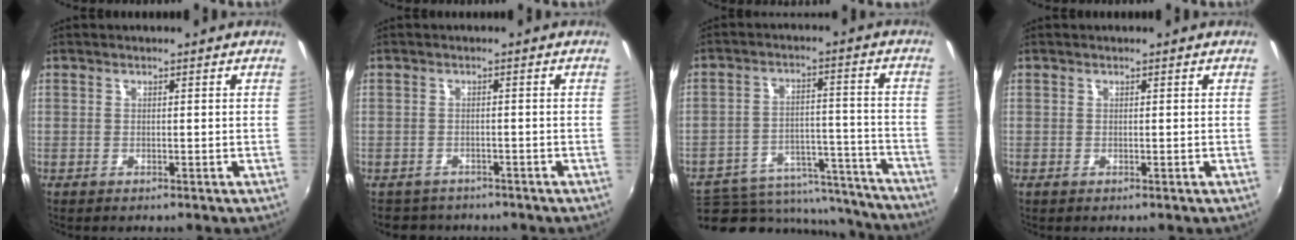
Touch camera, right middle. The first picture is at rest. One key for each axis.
{"total": 4.3, "fx": -3.8, "fy": 2.1, "fz": 0.4, "tx": -0.021, "ty": -0.006, "tz": -0.061}
{"total": 19.2, "fx": -16.1, "fy": 8.3, "fz": 6.5, "tx": -0.127, "ty": 0.027, "tz": -0.199}
{"total": 0.0}